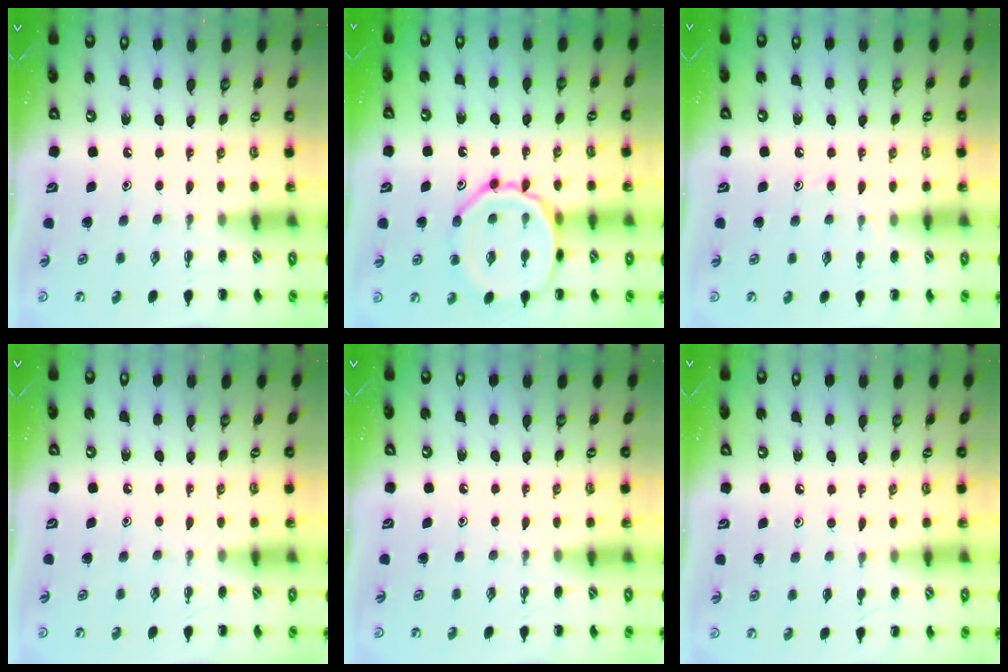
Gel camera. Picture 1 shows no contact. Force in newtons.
{"total": 15.4, "press": 15.4, "slide": 1.2}
{"total": 6.1, "press": 5.7, "slide": 2.2}
{"total": 0.0}
{"total": 0.0}
{"total": 3.8, "press": 3.4, "slide": 1.6}